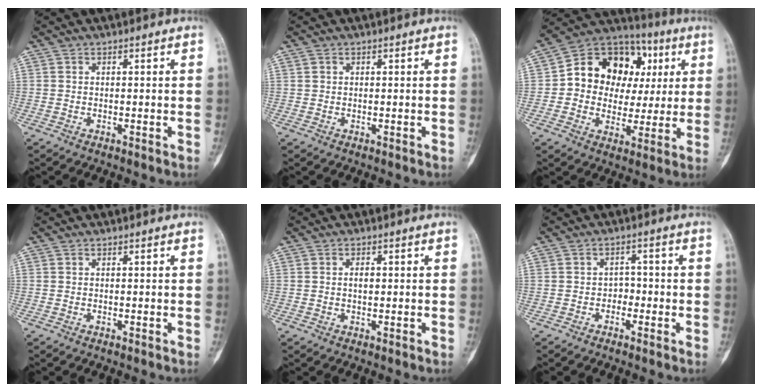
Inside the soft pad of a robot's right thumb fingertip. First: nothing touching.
{"total": 0.6, "force": [0.2, 0.5, 0.1], "torque": [0.003, 0.003, 0.005]}
{"total": 18.0, "force": [3.1, 14.4, 10.3], "torque": [-0.100, 0.034, 0.053]}
{"total": 0.0}
{"total": 1.4, "force": [0.1, 0.8, 1.1], "torque": [-0.016, 0.002, 0.003]}
{"total": 2.2, "force": [-1.1, 1.7, 0.8], "torque": [0.011, 0.017, -0.023]}